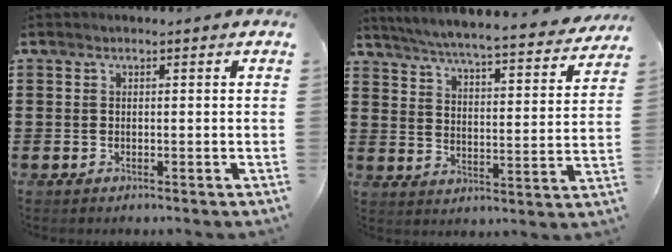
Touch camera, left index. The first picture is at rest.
{"total": 5.2, "force": [4.9, -0.5, 1.6], "torque": [-0.056, -0.040, 0.079]}